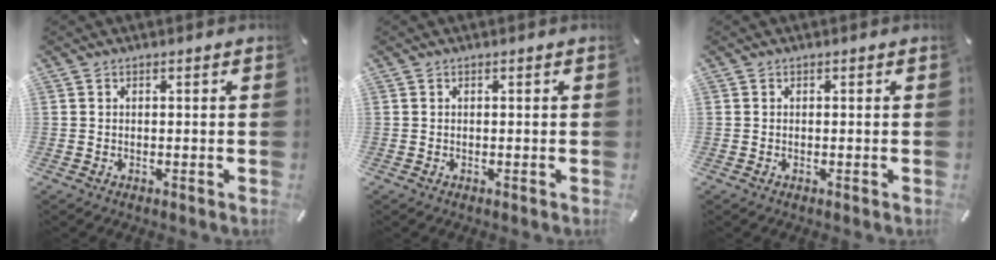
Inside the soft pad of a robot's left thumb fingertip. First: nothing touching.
{"total": 0.0}
{"total": 0.0}